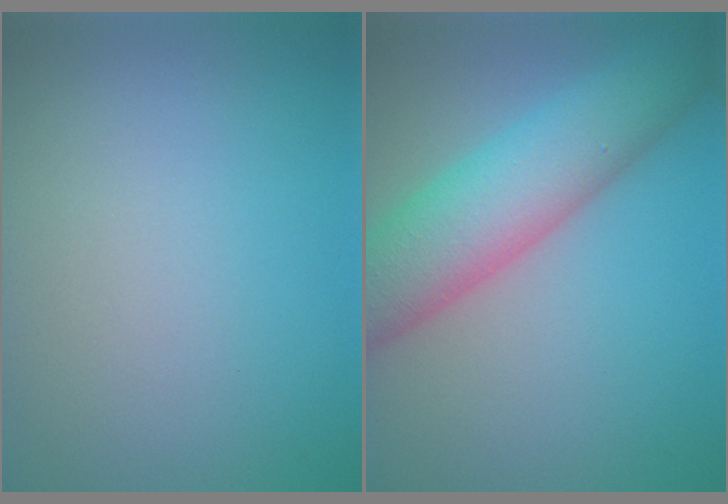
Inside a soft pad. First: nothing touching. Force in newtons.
{"total": 8.2, "press": 8.2, "slide": 0.3}